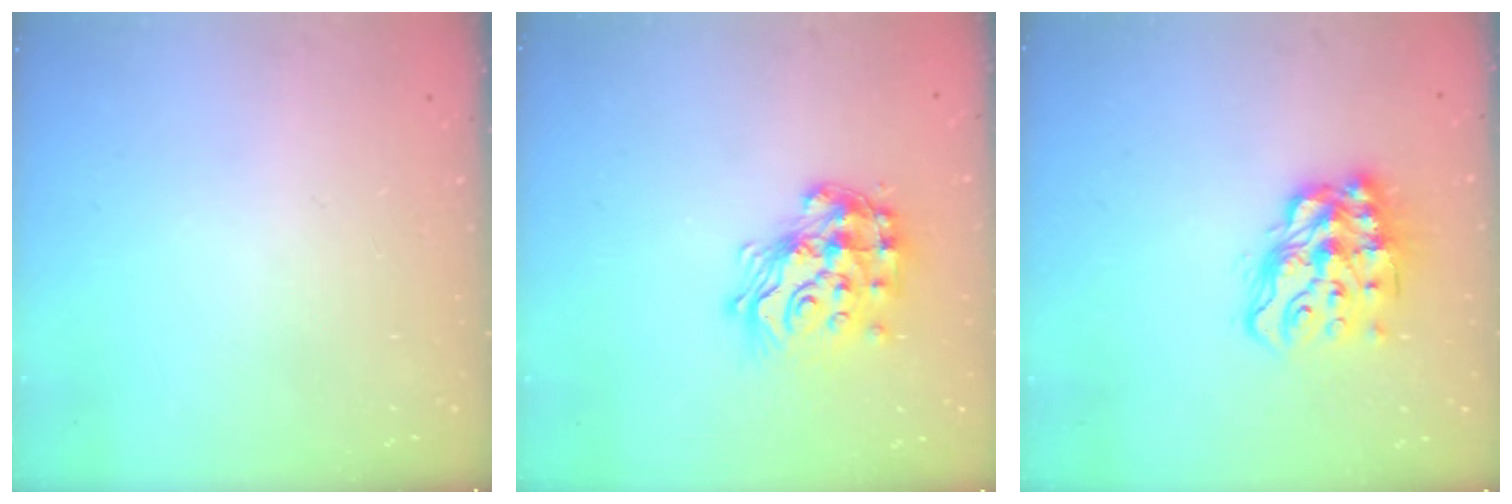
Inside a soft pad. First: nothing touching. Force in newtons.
{"total": 18.3, "press": 18.3, "slide": 1.4}
{"total": 14.4, "press": 14.4, "slide": 1.2}